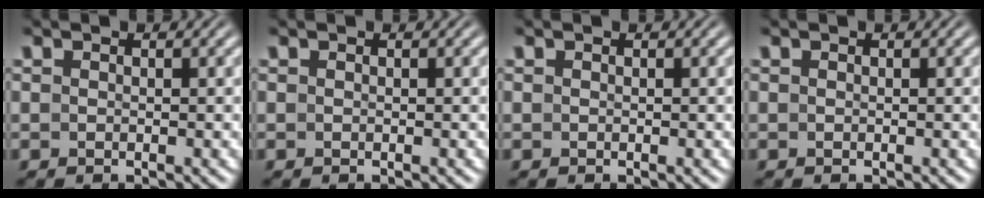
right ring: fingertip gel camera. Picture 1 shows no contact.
{"total": 0.0}
{"total": 0.0}
{"total": 0.0}